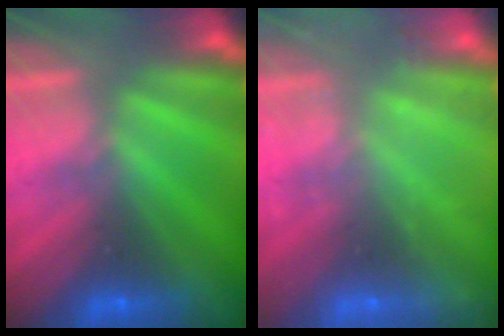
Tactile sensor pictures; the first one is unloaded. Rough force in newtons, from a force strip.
{"total": 2.3}